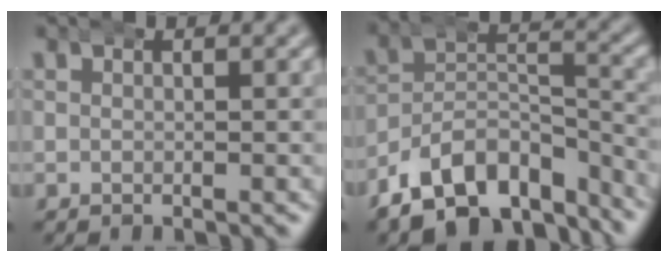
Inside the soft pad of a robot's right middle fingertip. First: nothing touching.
{"total": 14.3, "force": [-9.5, 8.6, 6.3], "torque": [-0.094, -0.037, -0.148]}